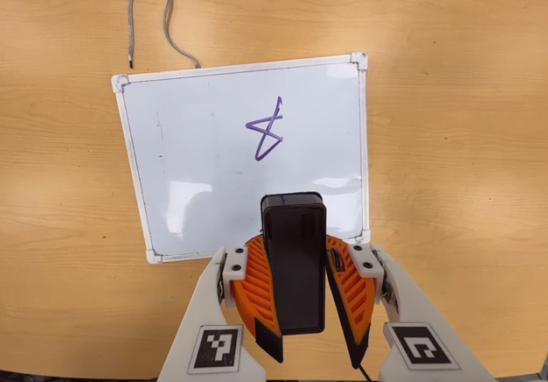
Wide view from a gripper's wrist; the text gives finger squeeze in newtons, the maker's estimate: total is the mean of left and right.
{"total": 11.4, "left": 11.2, "right": 11.5}